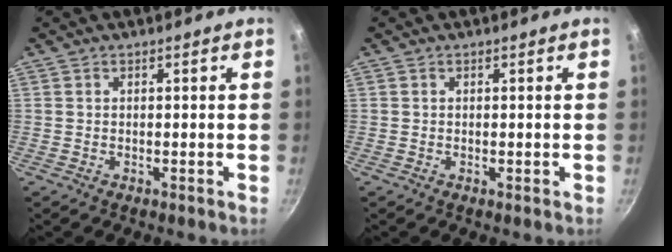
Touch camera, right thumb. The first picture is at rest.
{"total": 0.0}